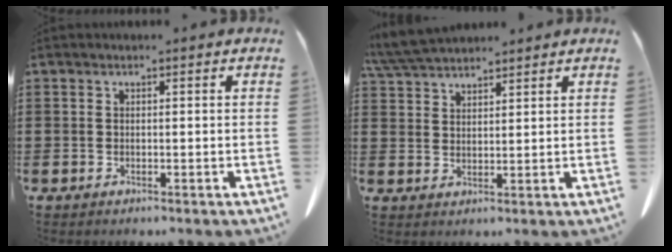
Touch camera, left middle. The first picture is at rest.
{"total": 5.7, "force": [5.2, 1.0, 2.0], "torque": [-0.056, -0.011, 0.099]}